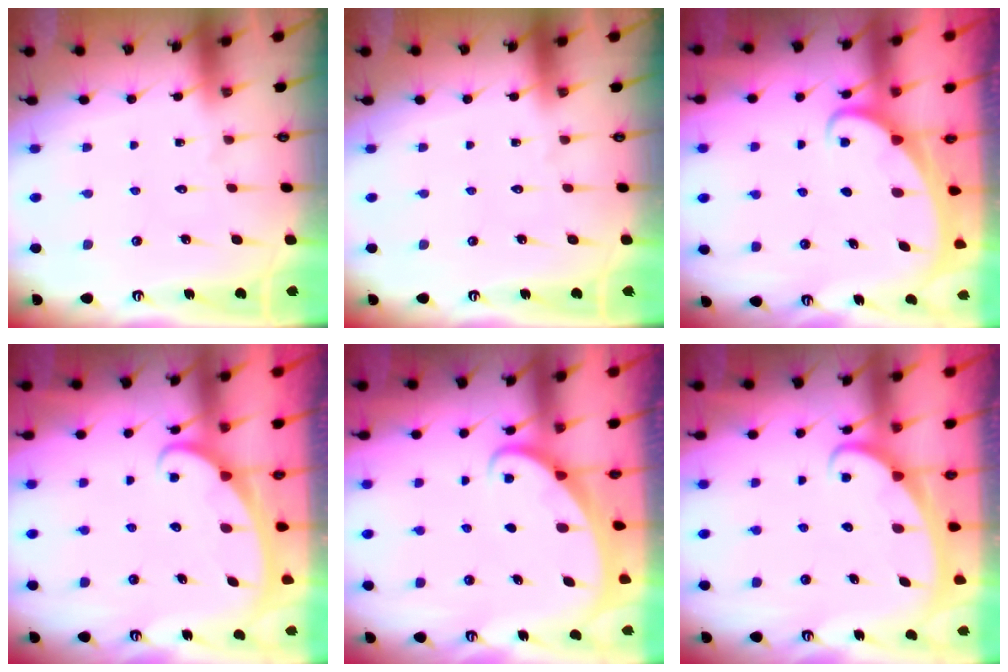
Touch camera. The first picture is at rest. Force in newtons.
{"total": 0.0}
{"total": 2.0, "press": 2.0, "slide": 0.2}
{"total": 2.3, "press": 2.3, "slide": 0.4}
{"total": 1.8, "press": 1.8, "slide": 0.2}
{"total": 2.5, "press": 2.5, "slide": 0.3}